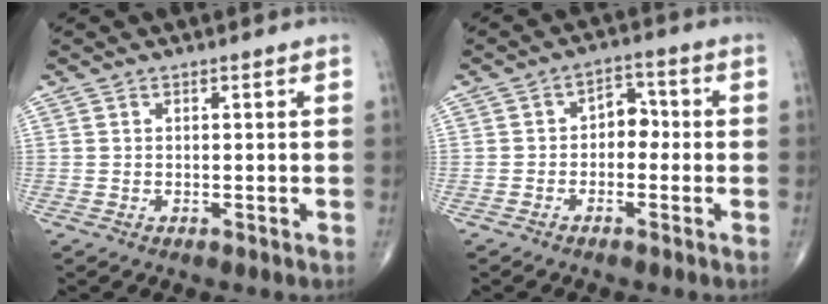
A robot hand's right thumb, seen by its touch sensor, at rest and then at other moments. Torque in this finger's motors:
{"motor_torque": [0.41, 0.49, -0.13, -0.13, -0.01]}